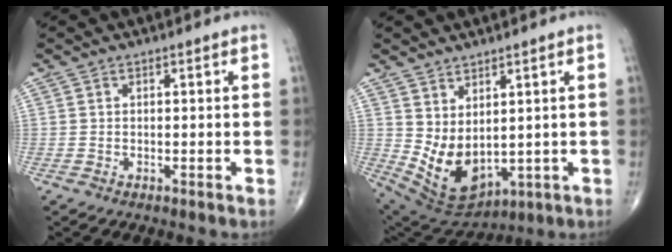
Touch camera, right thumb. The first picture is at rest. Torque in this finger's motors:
{"motor_torque": [-0.49, 0.90, 0.12, 0.00, 0.08]}